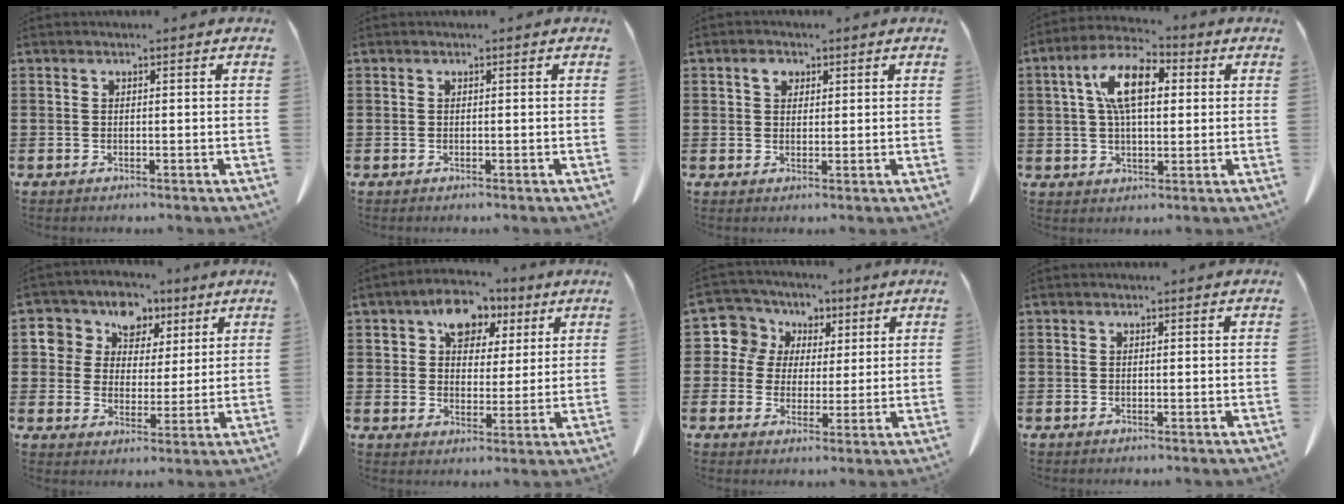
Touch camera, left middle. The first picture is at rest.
{"total": 0.0}
{"total": 2.4, "force": [1.2, 1.6, 1.3], "torque": [-0.022, 0.003, 0.019]}
{"total": 9.6, "force": [2.8, 4.7, 7.9], "torque": [-0.170, 0.018, 0.046]}
{"total": 8.0, "force": [4.7, 6.4, 1.5], "torque": [-0.069, -0.014, 0.083]}
{"total": 8.0, "force": [4.6, 5.5, 3.6], "torque": [-0.076, 0.008, 0.079]}
{"total": 7.5, "force": [2.6, 6.9, 1.1], "torque": [-0.059, -0.002, 0.046]}
{"total": 0.0}